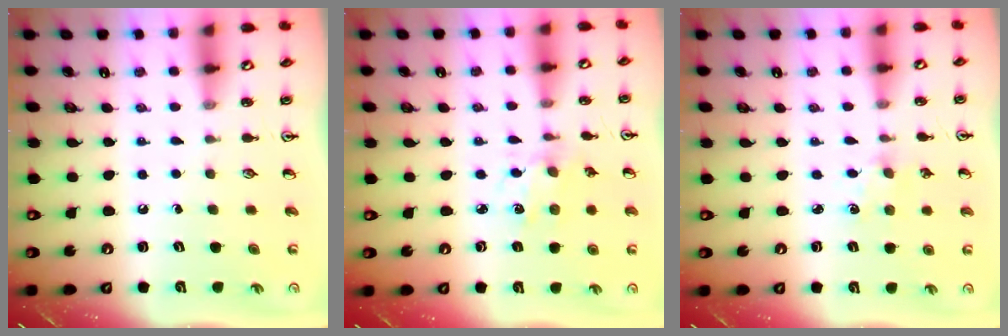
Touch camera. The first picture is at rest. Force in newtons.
{"total": 1.9, "press": 1.8, "slide": 0.5}
{"total": 1.4, "press": 1.4, "slide": 0.2}